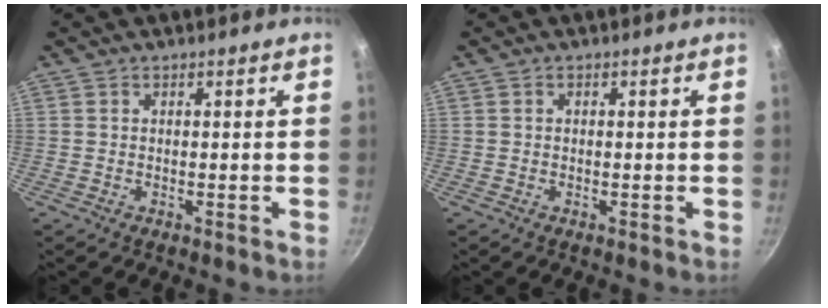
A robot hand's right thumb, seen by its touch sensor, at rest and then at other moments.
{"total": 0.6, "force": [0.1, 0.5, 0.3], "torque": [-0.004, 0.005, 0.002]}